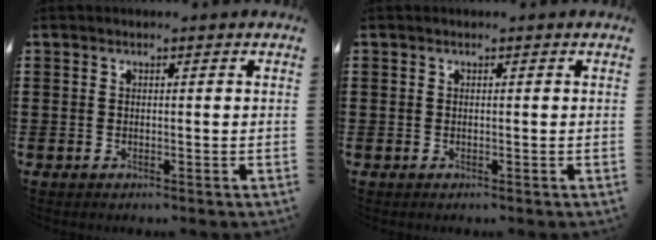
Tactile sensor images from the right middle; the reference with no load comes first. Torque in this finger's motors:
{"motor_torque": [-1.04, 1.10, 0.07, 0.01]}